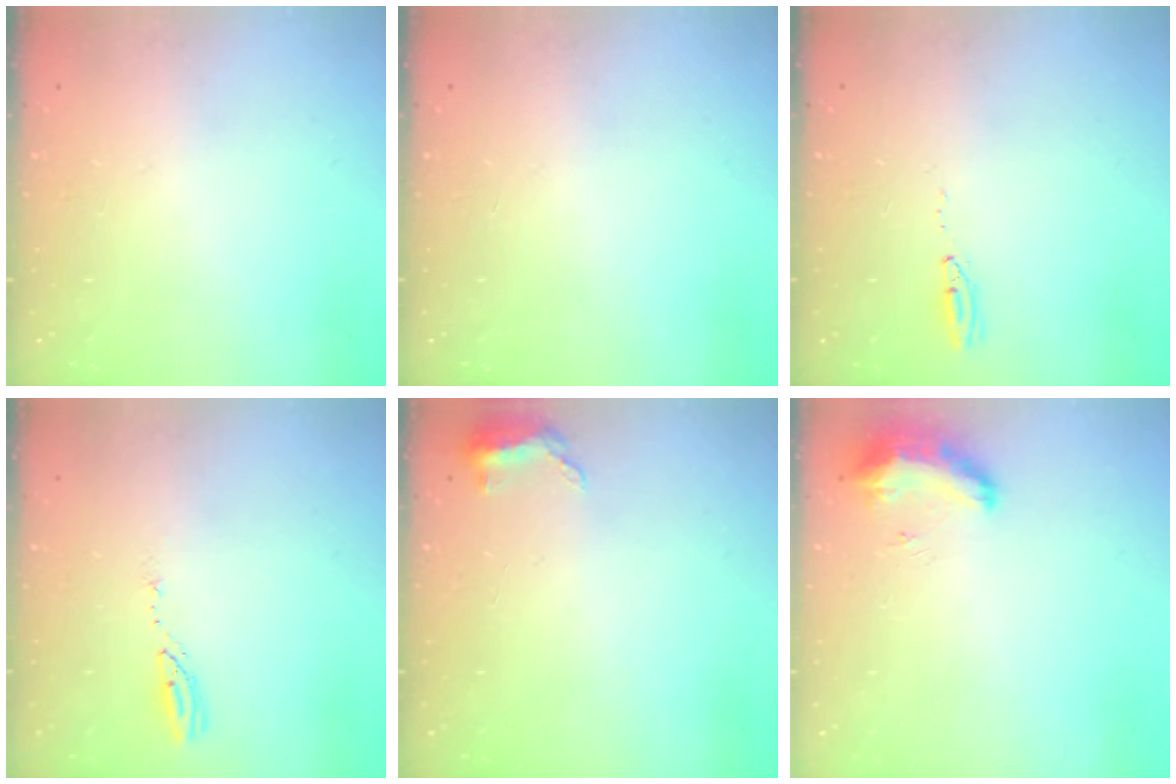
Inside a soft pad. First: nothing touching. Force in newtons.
{"total": 0.0}
{"total": 3.8, "press": 3.7, "slide": 1.1}
{"total": 4.1, "press": 4.1, "slide": 0.3}
{"total": 5.7, "press": 5.6, "slide": 1.4}
{"total": 8.4, "press": 8.3, "slide": 1.3}